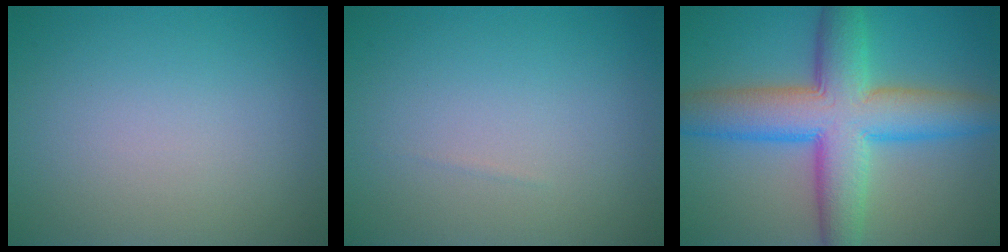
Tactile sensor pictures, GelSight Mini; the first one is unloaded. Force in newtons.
{"total": 0.0}
{"total": 10.2, "press": 10.2, "slide": 0.3}